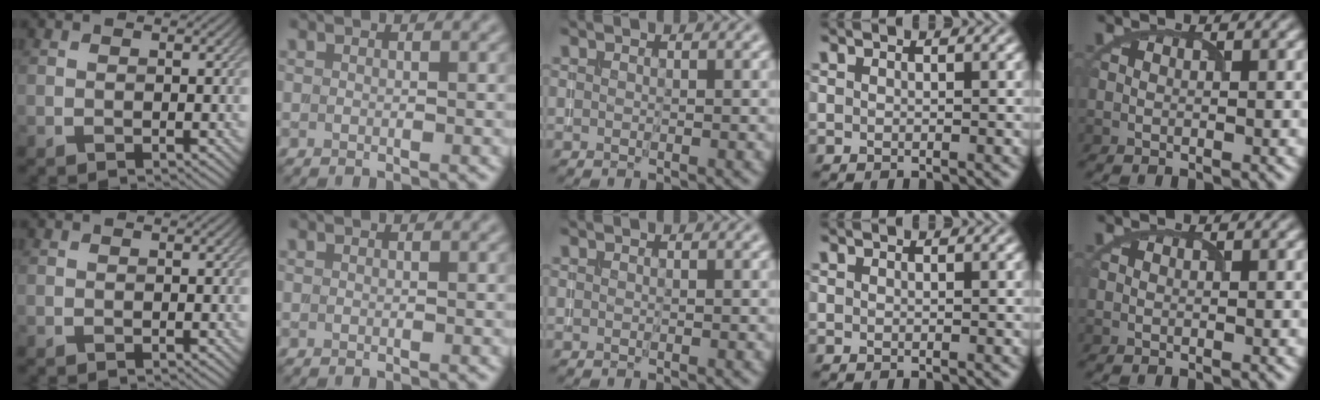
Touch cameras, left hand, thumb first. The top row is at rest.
{}